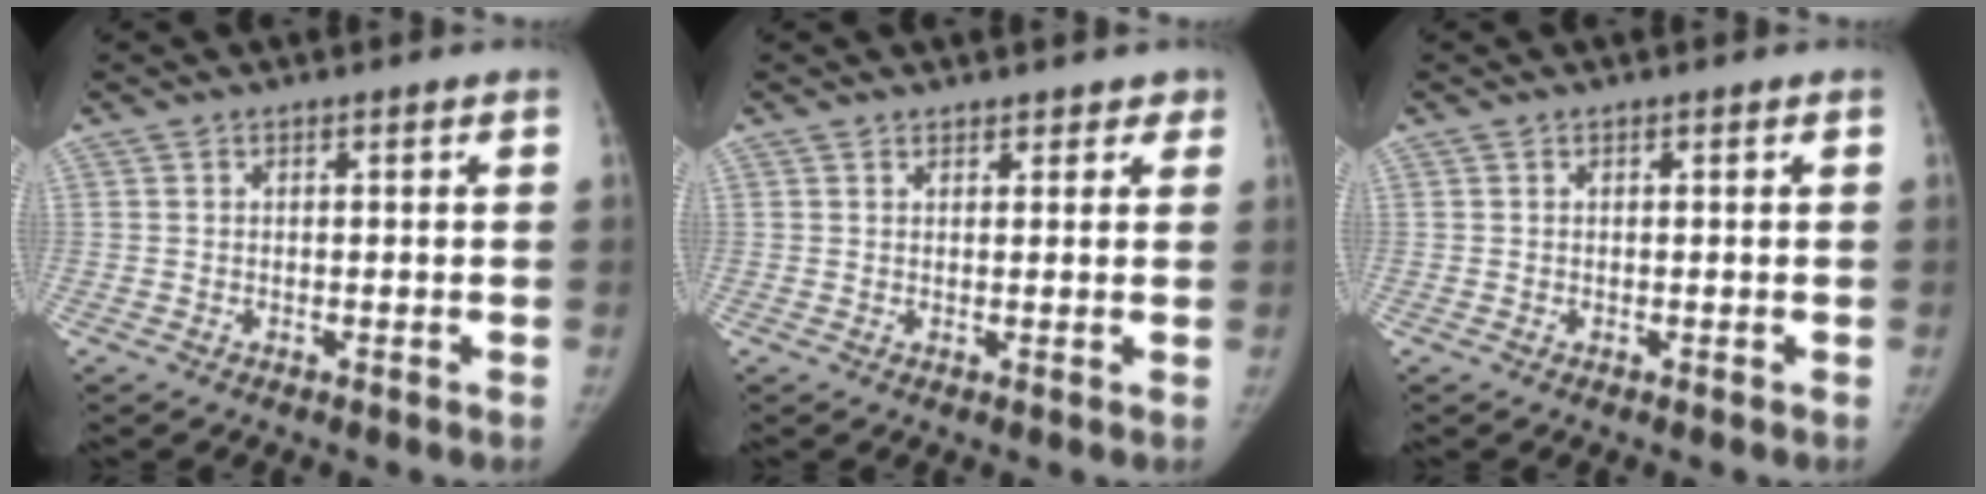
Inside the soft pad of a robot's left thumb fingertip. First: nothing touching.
{"total": 2.7, "force": [2.1, 1.5, 0.4], "torque": [0.031, -0.006, 0.021]}
{"total": 0.0}